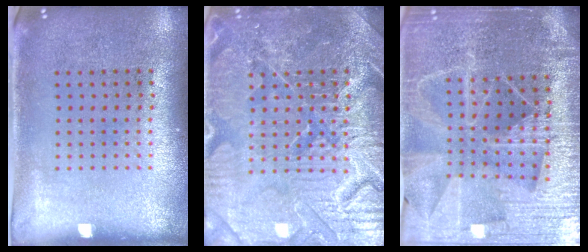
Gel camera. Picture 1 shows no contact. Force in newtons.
{"total": 5.6, "press": 5.6, "slide": 0.6}
{"total": 5.2, "press": 4.7, "slide": 2.2}